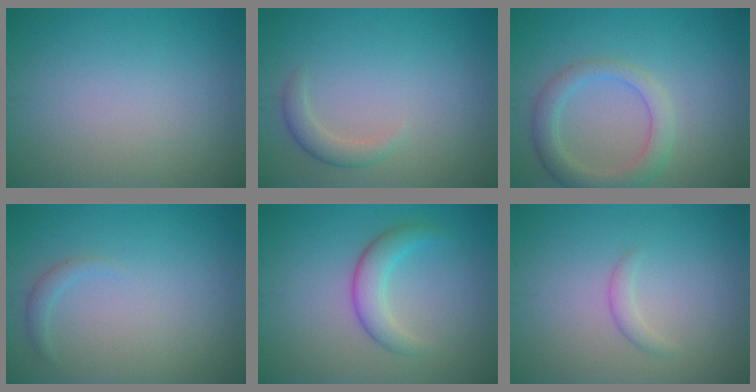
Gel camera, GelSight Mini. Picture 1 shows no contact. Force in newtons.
{"total": 1.8, "press": 1.8, "slide": 0.3}
{"total": 3.6, "press": 3.6, "slide": 0.5}
{"total": 1.0, "press": 1.0, "slide": 0.1}
{"total": 3.1, "press": 3.1, "slide": 0.1}
{"total": 1.1, "press": 1.1, "slide": 0.1}